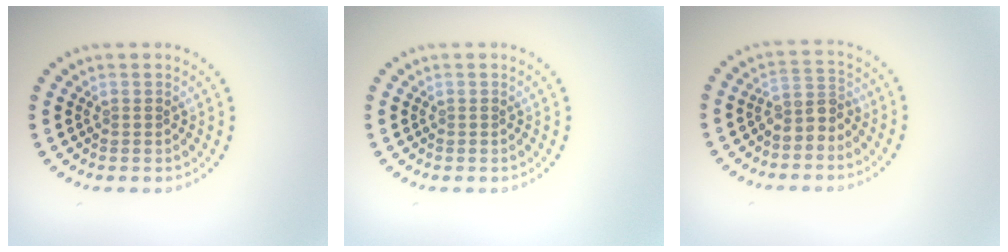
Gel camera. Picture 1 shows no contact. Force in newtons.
{"total": 0.0}
{"total": 2.5, "press": 1.9, "slide": 1.5}